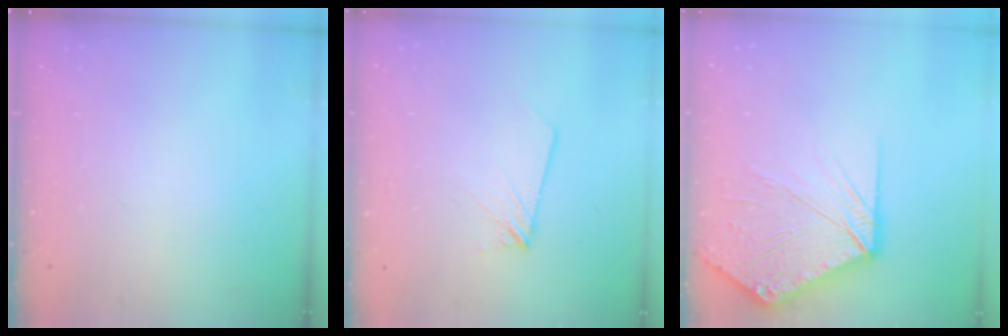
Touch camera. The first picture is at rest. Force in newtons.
{"total": 2.4, "press": 2.3, "slide": 0.3}
{"total": 17.2, "press": 16.9, "slide": 2.8}